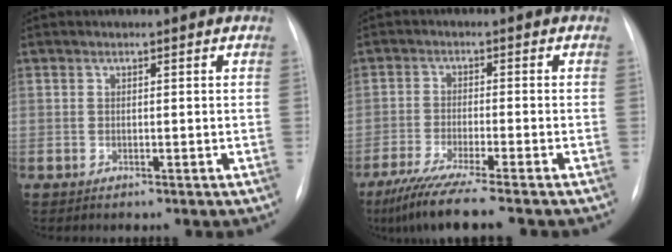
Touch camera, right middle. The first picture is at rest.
{"total": 9.6, "force": [-7.6, -0.8, 5.8], "torque": [-0.095, -0.032, -0.126]}